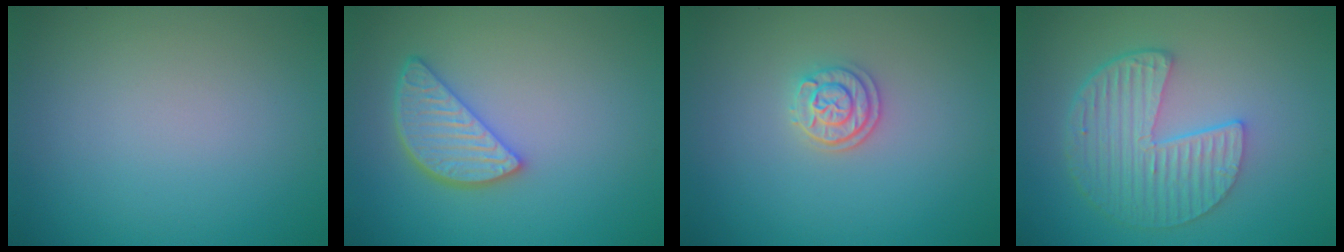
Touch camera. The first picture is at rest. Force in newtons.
{"total": 3.7, "press": 3.2, "slide": 1.9}
{"total": 2.2, "press": 2.1, "slide": 0.9}
{"total": 5.8, "press": 4.2, "slide": 4.0}